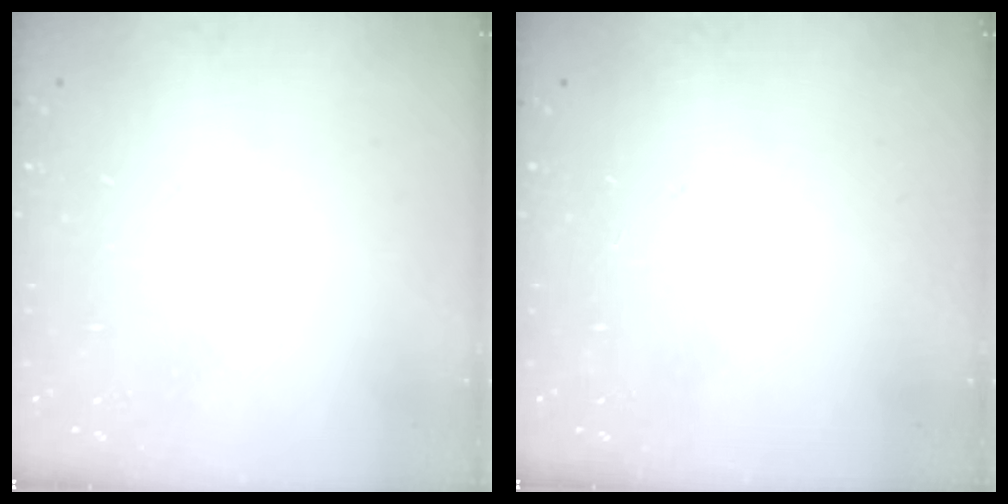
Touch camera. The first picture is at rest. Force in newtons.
{"total": 0.0}